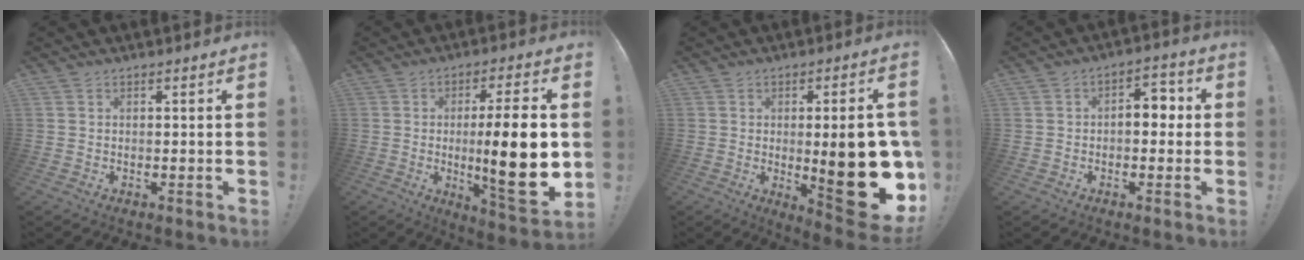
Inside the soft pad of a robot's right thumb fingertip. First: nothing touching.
{"total": 18.8, "force": [-0.9, 2.9, 18.5], "torque": [-0.297, -0.014, -0.016]}
{"total": 22.5, "force": [-2.5, 6.6, 21.3], "torque": [-0.282, -0.011, -0.026]}
{"total": 6.7, "force": [0.2, 4.2, 5.3], "torque": [-0.072, 0.006, -0.002]}